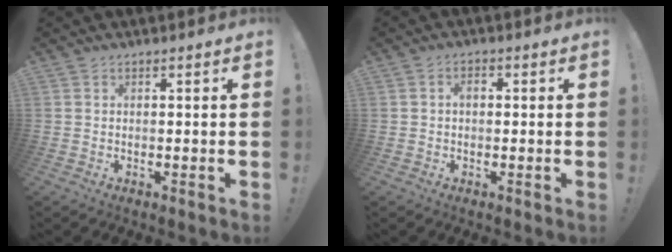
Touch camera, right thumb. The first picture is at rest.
{"total": 1.7, "force": [-0.3, 1.0, 1.3], "torque": [-0.027, 0.008, -0.006]}